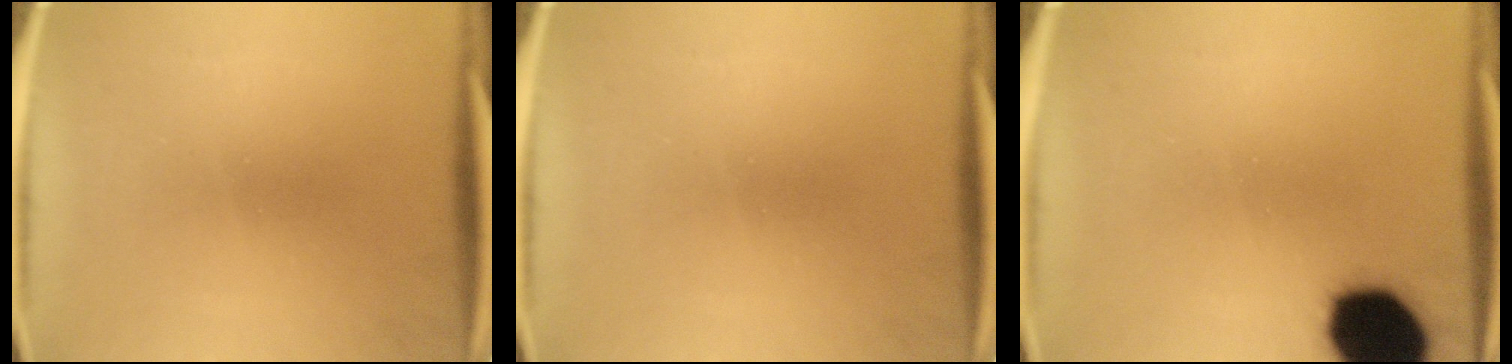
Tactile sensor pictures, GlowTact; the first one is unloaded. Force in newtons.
{"total": 0.0}
{"total": 17.4}